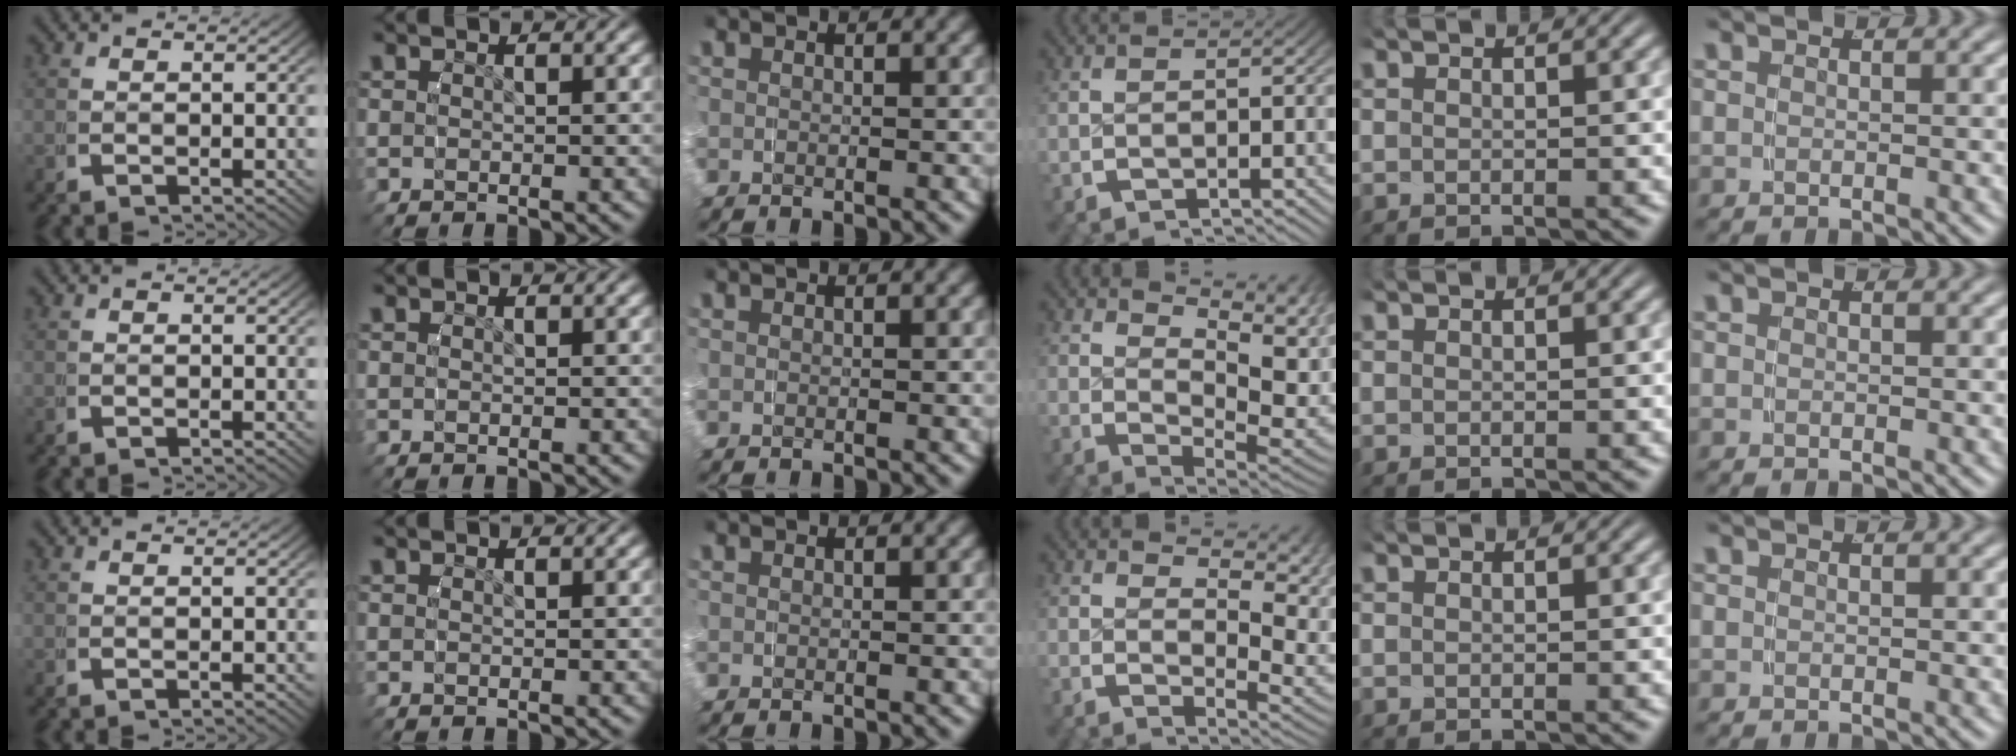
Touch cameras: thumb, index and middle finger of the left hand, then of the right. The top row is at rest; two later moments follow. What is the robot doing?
{"motion": "grasp_and_lifting", "object": "water bottle"}